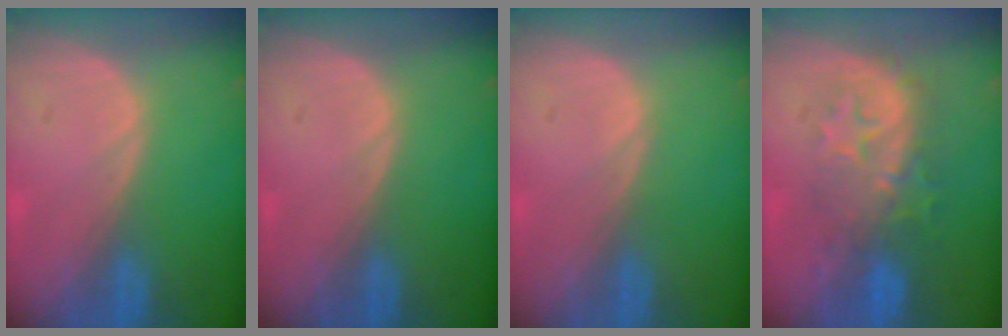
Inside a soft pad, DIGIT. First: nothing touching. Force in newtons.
{"total": 0.0}
{"total": 0.0}
{"total": 8.4, "press": 8.2, "slide": 1.4}